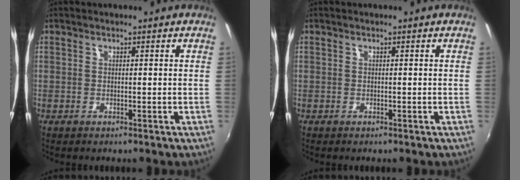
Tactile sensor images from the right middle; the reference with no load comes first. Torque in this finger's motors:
{"motor_torque": [0.05, -0.03, -0.01, 0.00]}